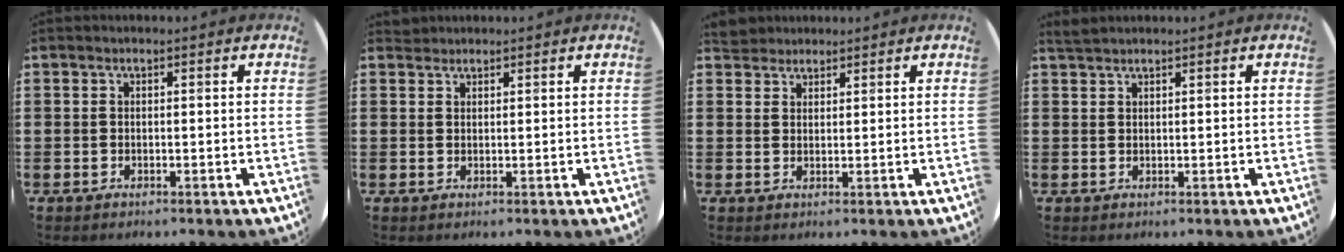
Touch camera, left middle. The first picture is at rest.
{"total": 1.0, "force": [0.9, 0.2, -0.1], "torque": [0.001, 0.002, 0.019]}
{"total": 2.6, "force": [2.5, 0.9, -0.1], "torque": [-0.004, 0.002, 0.049]}
{"total": 1.2, "force": [1.2, 0.0, 0.2], "torque": [-0.005, 0.002, 0.022]}